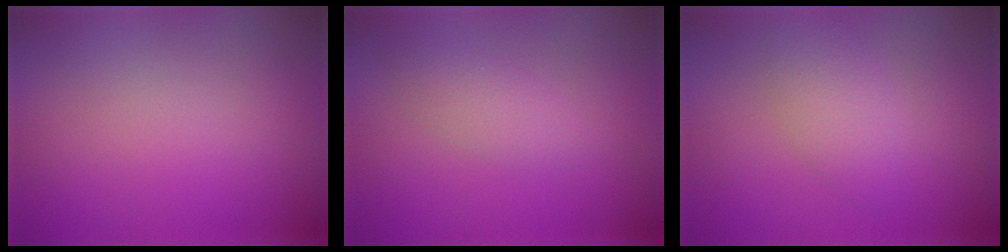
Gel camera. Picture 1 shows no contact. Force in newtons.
{"total": 2.0, "press": 1.9, "slide": 0.1}
{"total": 2.7, "press": 2.7, "slide": 0.1}